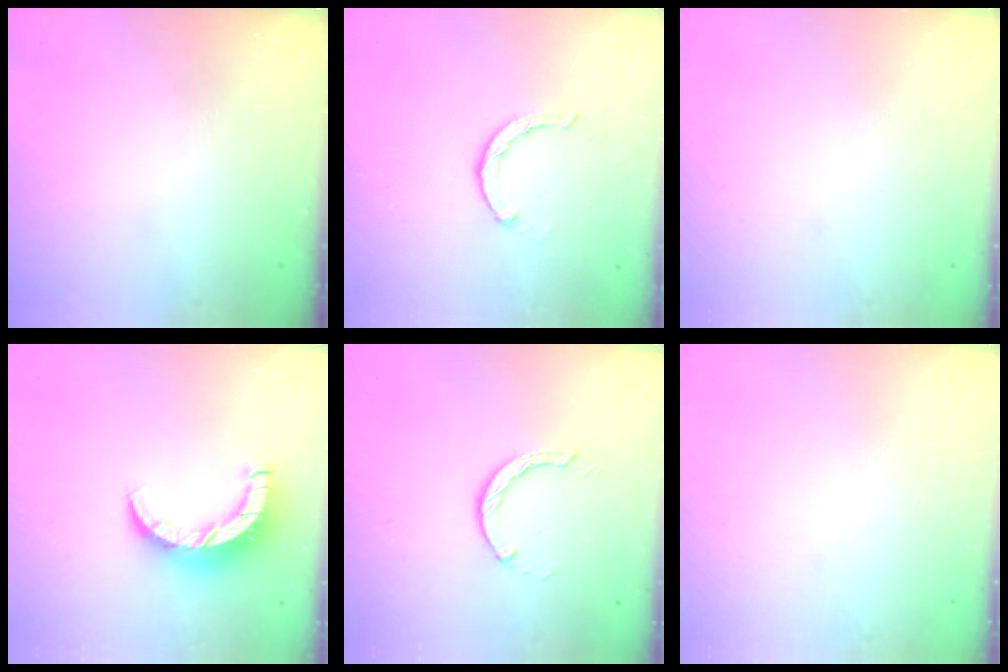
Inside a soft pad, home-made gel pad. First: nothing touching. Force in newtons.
{"total": 2.4, "press": 2.4, "slide": 0.4}
{"total": 0.0}
{"total": 9.9, "press": 9.9, "slide": 0.6}
{"total": 2.9, "press": 2.9, "slide": 0.4}
{"total": 0.0}